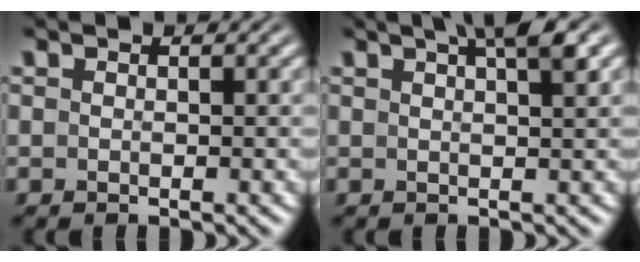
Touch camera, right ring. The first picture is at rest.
{"total": 4.4, "force": [2.6, 0.3, 3.5], "torque": [-0.040, 0.011, 0.042]}